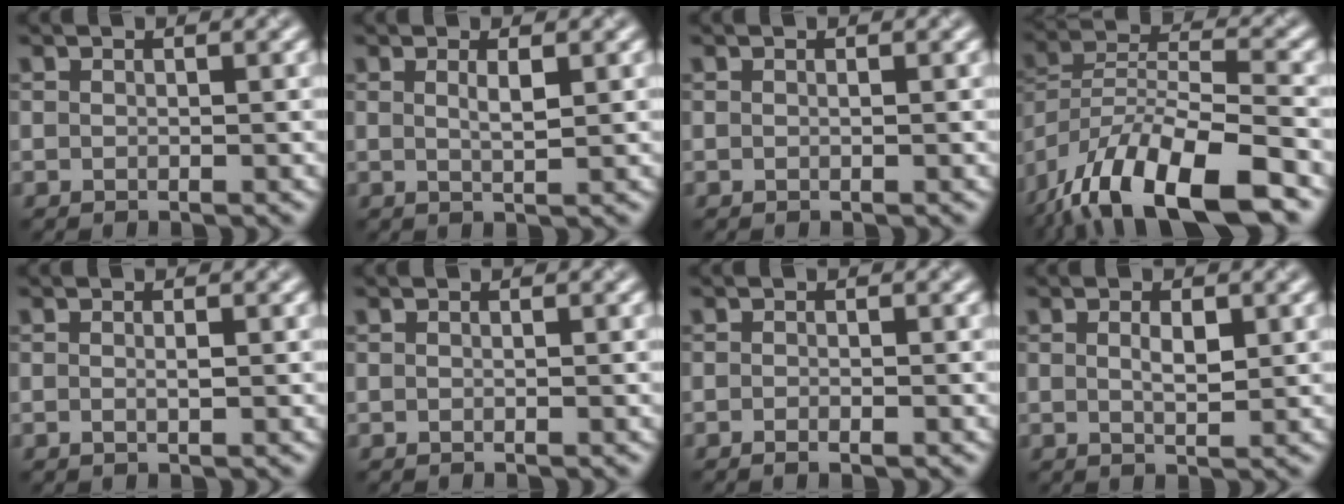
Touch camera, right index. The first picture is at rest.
{"total": 1.5, "force": [0.5, 0.3, 1.4], "torque": [-0.021, -0.001, 0.006]}
{"total": 0.0}
{"total": 13.3, "force": [-8.8, 4.1, 9.1], "torque": [-0.165, -0.001, -0.161]}
{"total": 0.8, "force": [0.0, 0.1, 0.8], "torque": [-0.014, -0.001, -0.001]}
{"total": 0.0}
{"total": 1.1, "force": [-0.6, 0.2, 0.9], "torque": [-0.013, -0.003, -0.007]}
{"total": 1.7, "force": [0.5, 0.6, 1.6], "torque": [-0.031, -0.002, 0.011]}